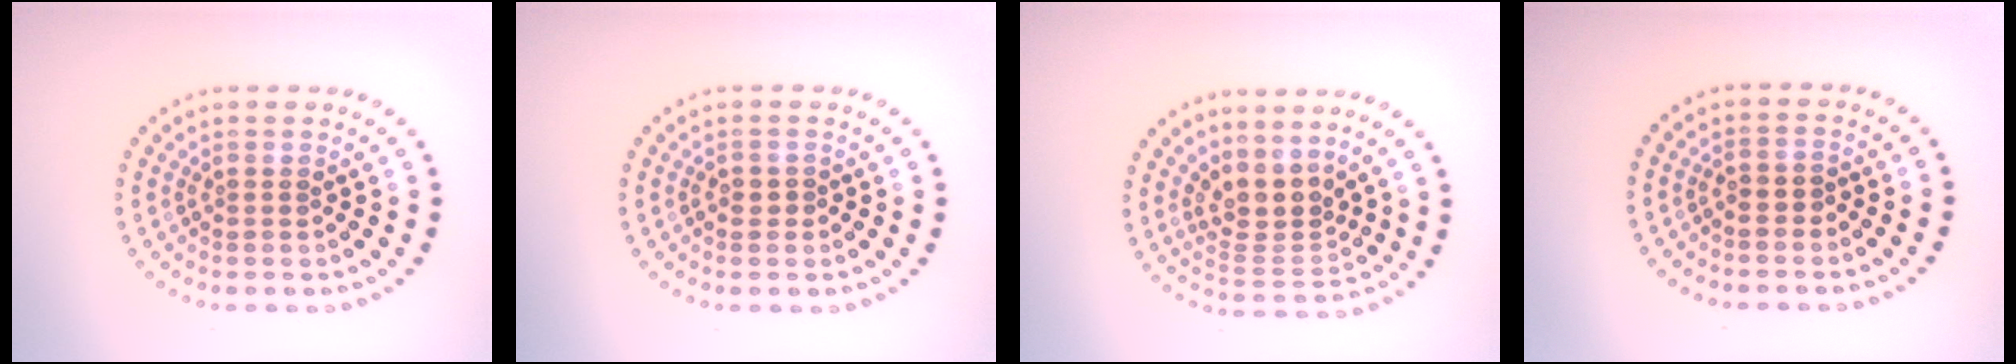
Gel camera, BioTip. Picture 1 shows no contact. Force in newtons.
{"total": 0.6, "press": 0.5, "slide": 0.3}
{"total": 3.3, "press": 2.5, "slide": 2.2}
{"total": 0.9, "press": 0.8, "slide": 0.5}